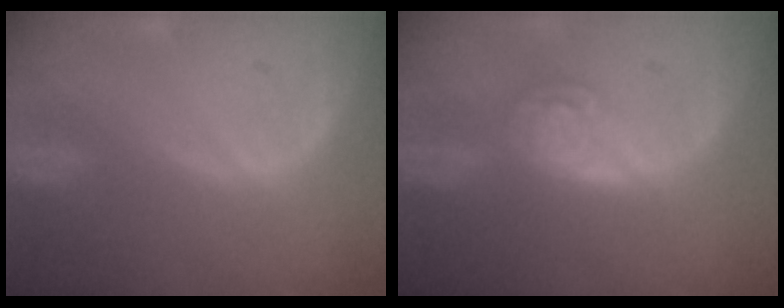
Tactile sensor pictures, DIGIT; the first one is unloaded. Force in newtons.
{"total": 5.4, "press": 4.8, "slide": 2.5}